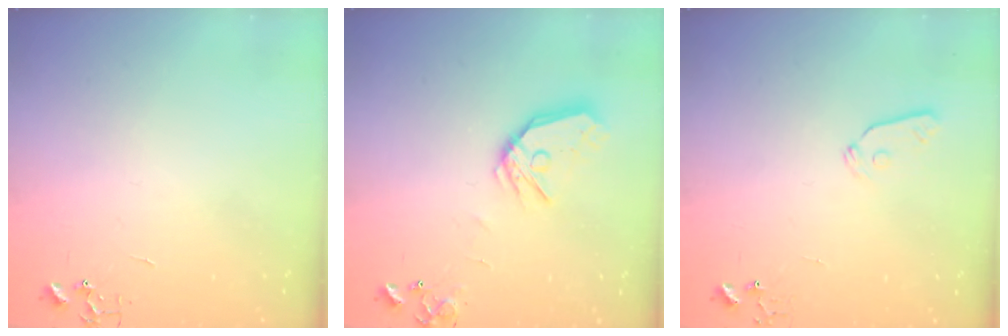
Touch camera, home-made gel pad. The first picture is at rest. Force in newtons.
{"total": 12.5, "press": 12.4, "slide": 0.9}
{"total": 6.0, "press": 5.9, "slide": 0.9}